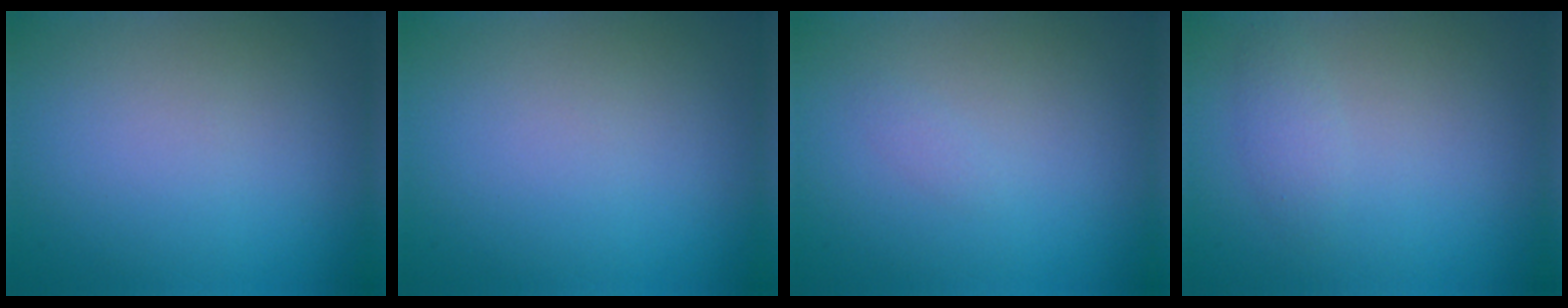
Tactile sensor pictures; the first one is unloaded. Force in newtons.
{"total": 0.0}
{"total": 0.6, "press": 0.6, "slide": 0.0}
{"total": 1.2, "press": 1.2, "slide": 0.0}